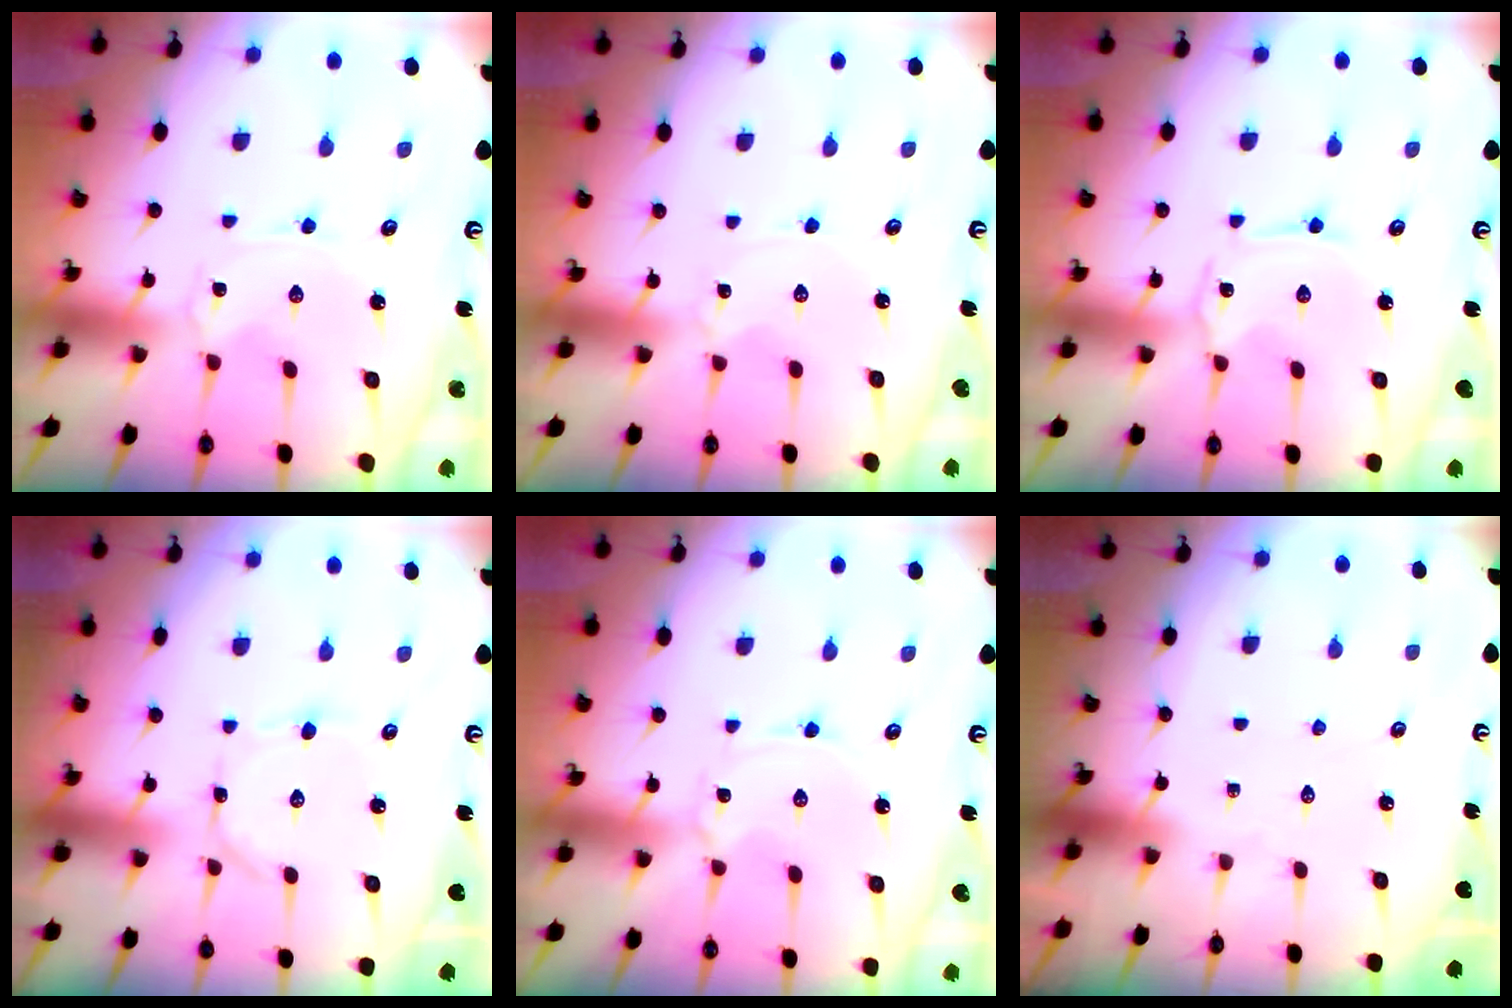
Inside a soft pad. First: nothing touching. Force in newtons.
{"total": 1.6, "press": 1.6, "slide": 0.2}
{"total": 0.0}
{"total": 0.9, "press": 0.9, "slide": 0.0}
{"total": 1.8, "press": 1.8, "slide": 0.3}
{"total": 0.0}